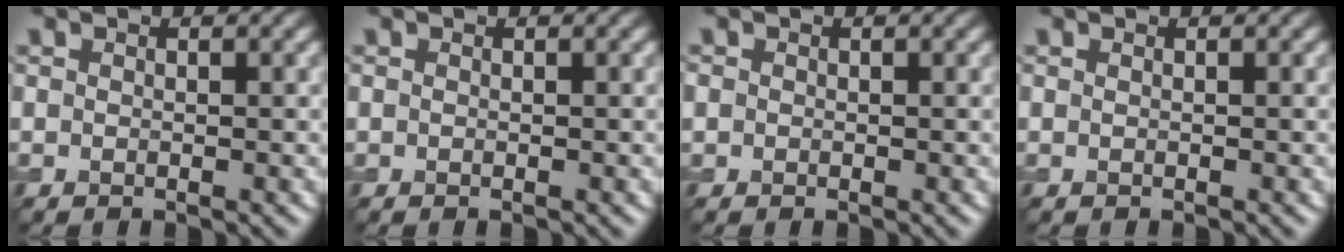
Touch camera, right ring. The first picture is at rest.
{"total": 0.0}
{"total": 0.5, "force": [0.0, 0.5, 0.1], "torque": [0.001, -0.001, -0.002]}
{"total": 0.6, "force": [0.2, 0.3, 0.4], "torque": [-0.005, -0.001, -0.003]}